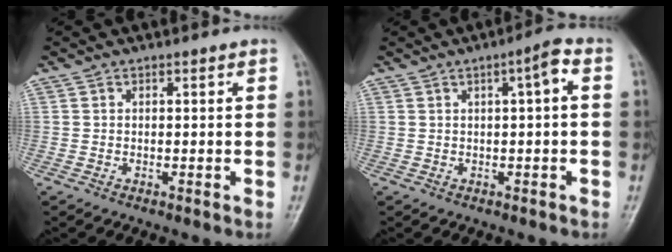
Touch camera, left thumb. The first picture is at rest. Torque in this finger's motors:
{"motor_torque": [-0.30, -0.01, -0.23, -0.16, 0.07]}